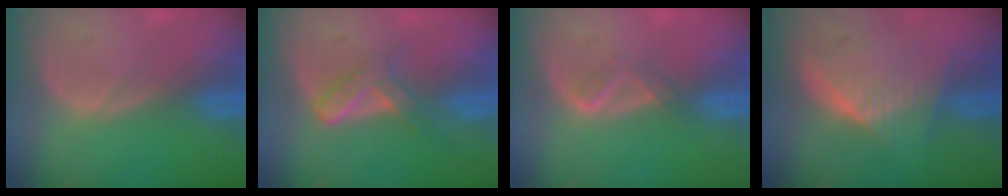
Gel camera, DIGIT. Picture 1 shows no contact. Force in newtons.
{"total": 5.3, "press": 4.6, "slide": 2.7}
{"total": 2.1, "press": 2.0, "slide": 0.6}
{"total": 6.2, "press": 6.1, "slide": 1.2}